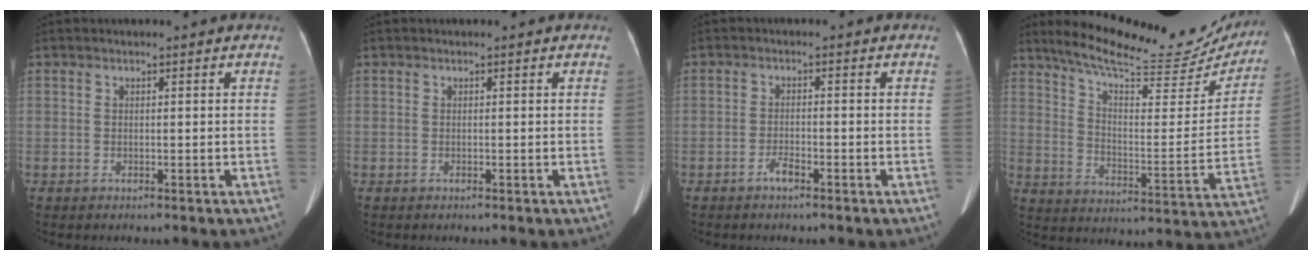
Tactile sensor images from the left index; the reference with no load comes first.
{"total": 0.0}
{"total": 1.8, "force": [-1.3, 0.4, 1.1], "torque": [-0.025, -0.001, -0.024]}
{"total": 23.0, "force": [20.5, 4.8, 9.1], "torque": [-0.137, -0.023, 0.276]}